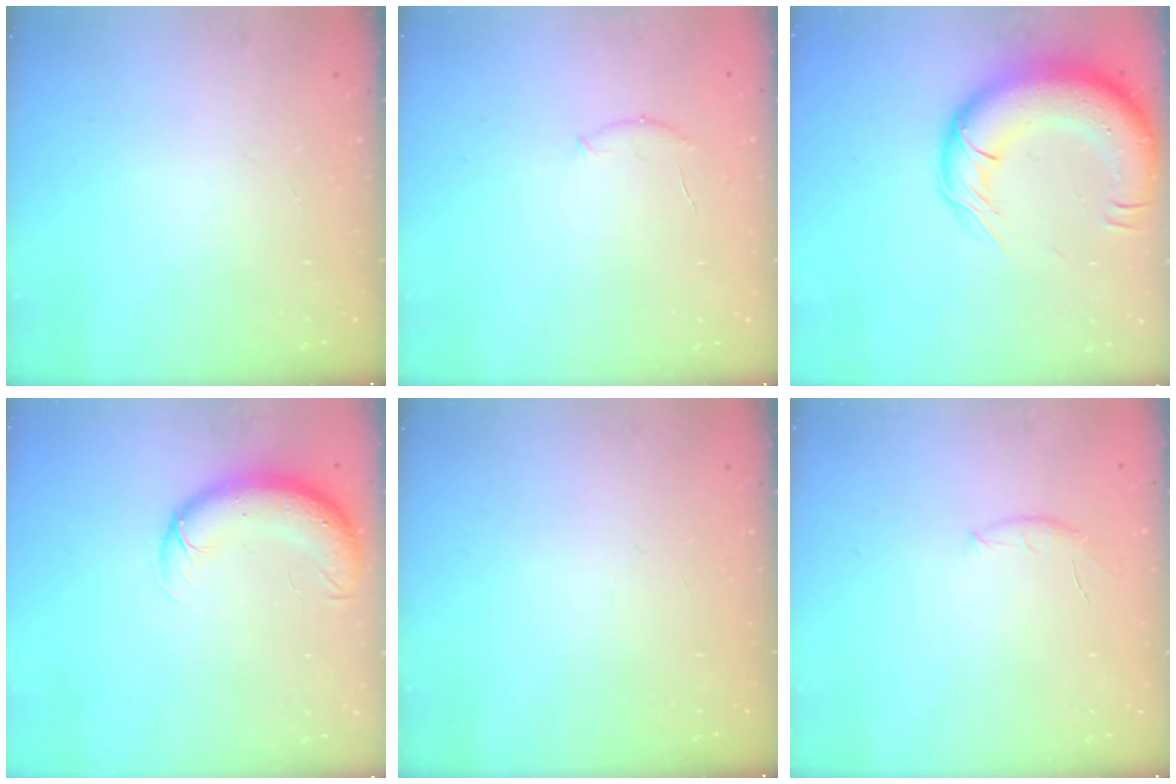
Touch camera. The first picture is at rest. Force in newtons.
{"total": 6.4, "press": 6.2, "slide": 1.5}
{"total": 19.7, "press": 19.1, "slide": 4.6}
{"total": 9.1, "press": 8.7, "slide": 2.5}
{"total": 0.0}
{"total": 6.9, "press": 6.8, "slide": 1.2}